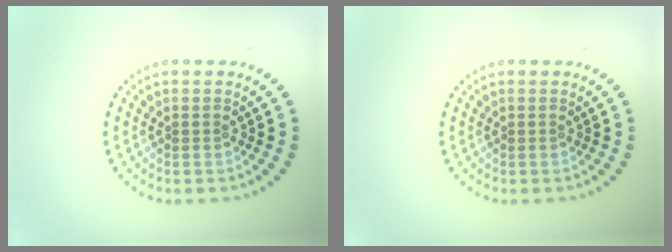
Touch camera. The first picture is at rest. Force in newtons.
{"total": 0.0}